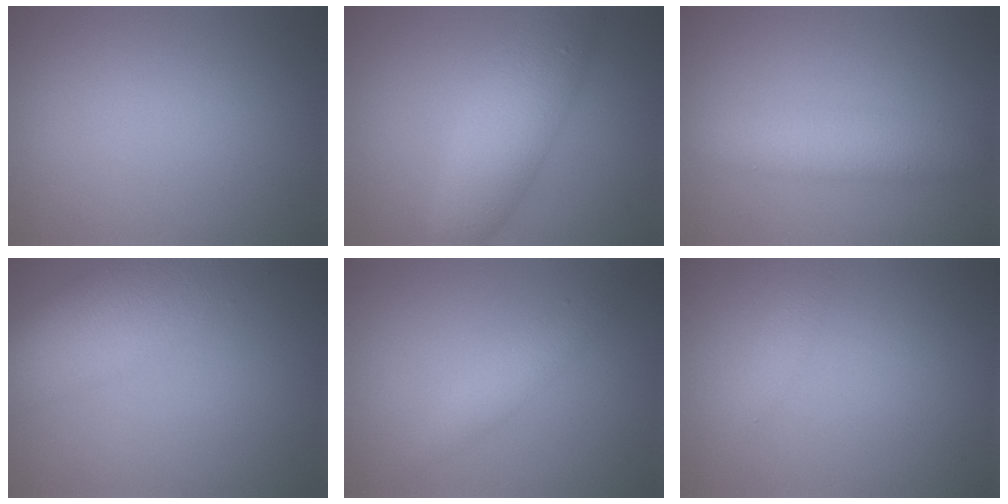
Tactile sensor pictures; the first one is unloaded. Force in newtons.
{"total": 6.3, "press": 6.2, "slide": 0.1}
{"total": 3.5, "press": 3.5, "slide": 0.0}
{"total": 10.0, "press": 10.0, "slide": 0.7}
{"total": 1.9, "press": 1.9, "slide": 0.0}
{"total": 0.9, "press": 0.9, "slide": 0.1}